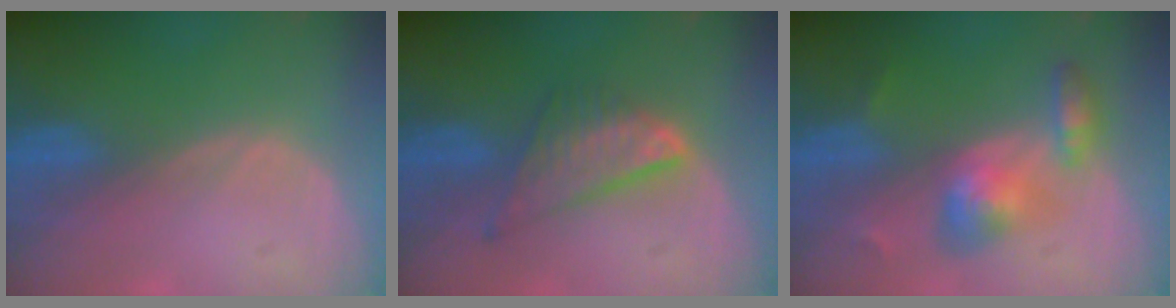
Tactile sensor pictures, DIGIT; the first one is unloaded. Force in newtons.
{"total": 7.9, "press": 6.7, "slide": 4.3}
{"total": 6.2, "press": 6.1, "slide": 1.0}